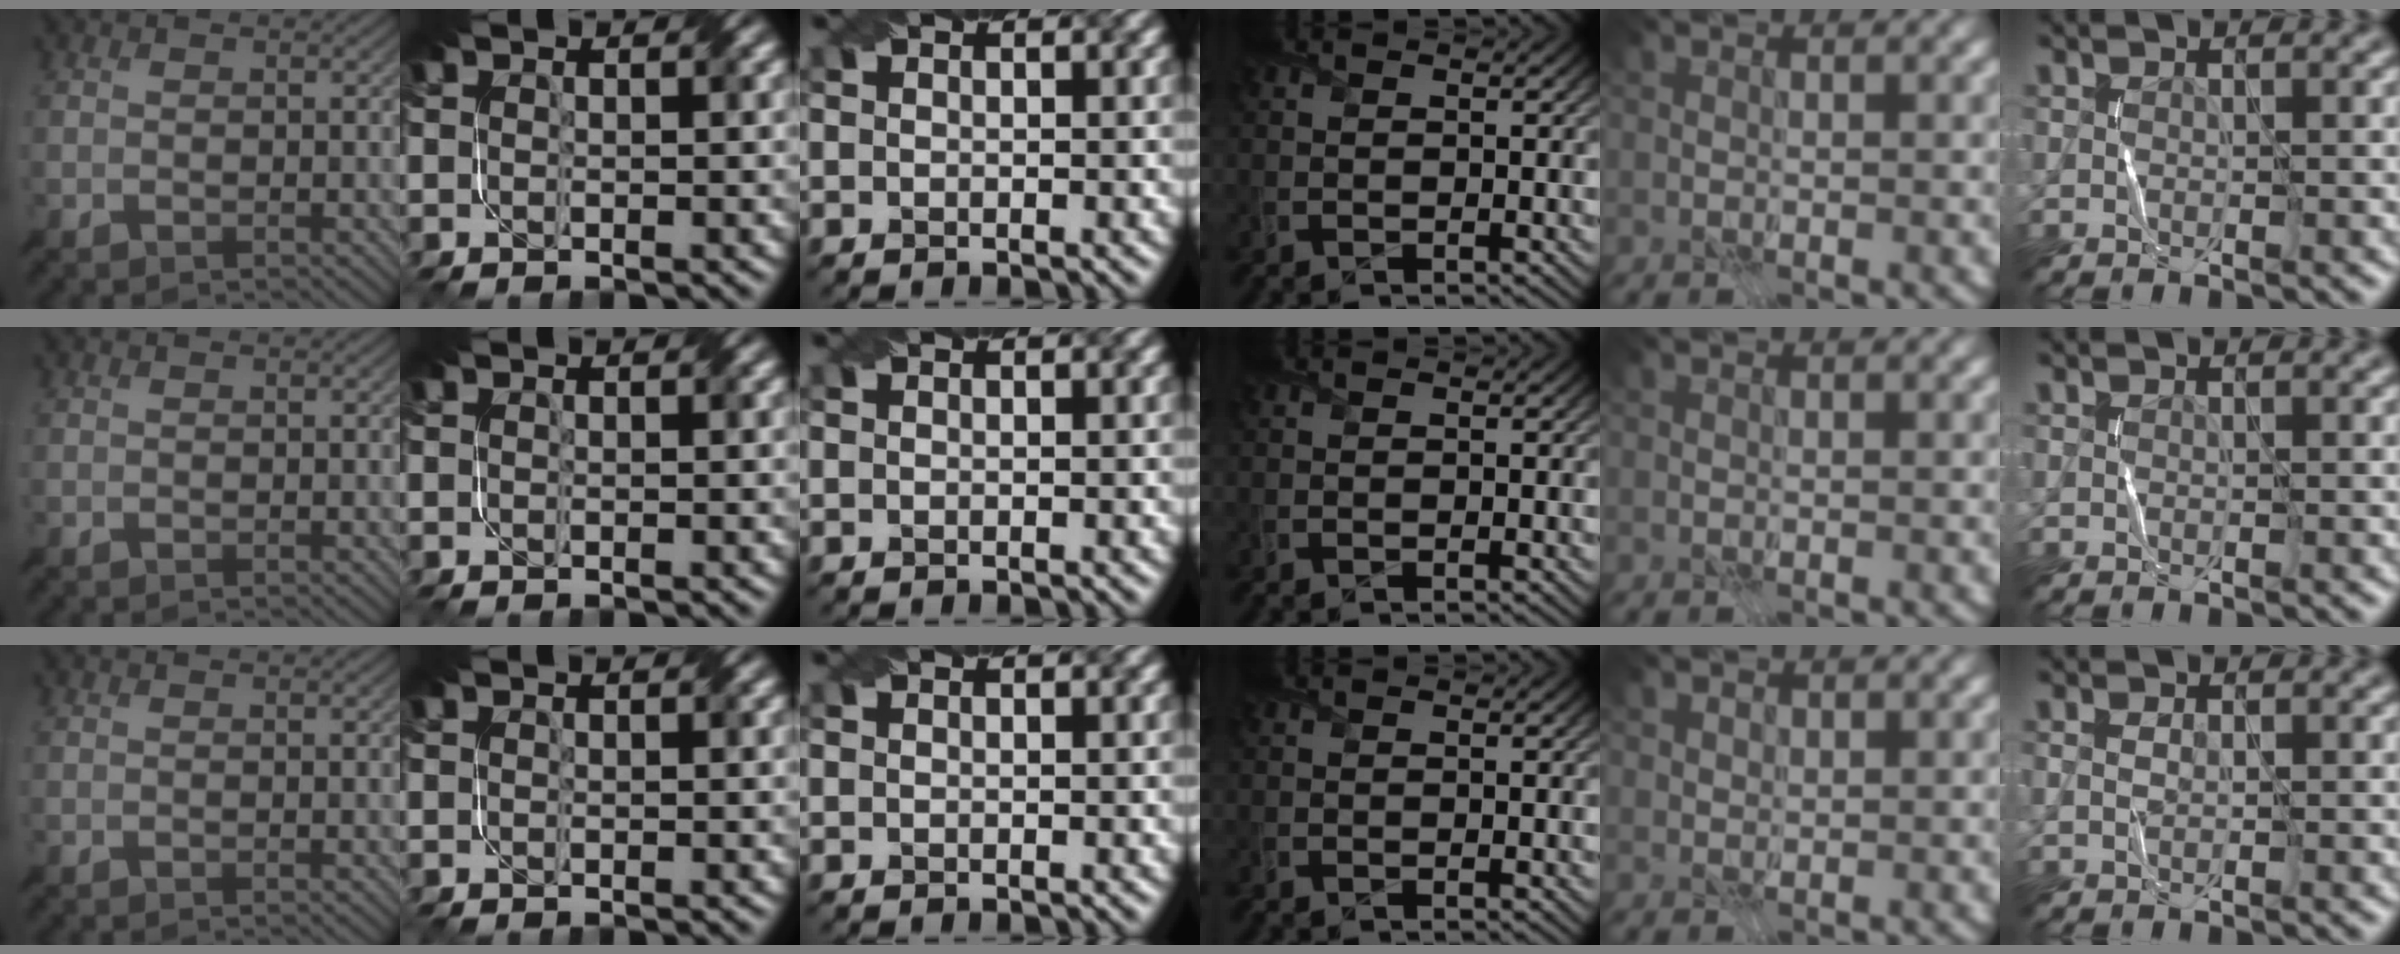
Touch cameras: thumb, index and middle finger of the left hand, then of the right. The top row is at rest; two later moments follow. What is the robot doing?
{"motion": "fold", "object": "file"}